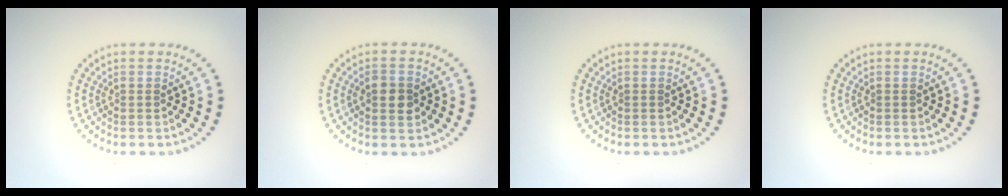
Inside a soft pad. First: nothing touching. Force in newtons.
{"total": 2.0, "press": 2.0, "slide": 0.1}
{"total": 0.0}
{"total": 0.0}